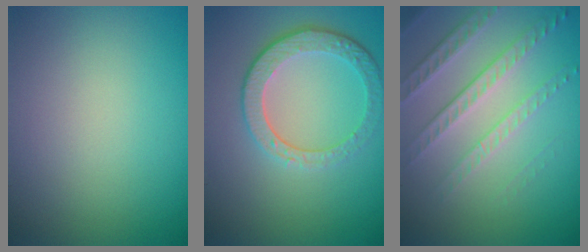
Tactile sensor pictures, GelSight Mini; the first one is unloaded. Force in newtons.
{"total": 4.6, "press": 3.4, "slide": 3.1}
{"total": 3.4, "press": 3.1, "slide": 1.4}